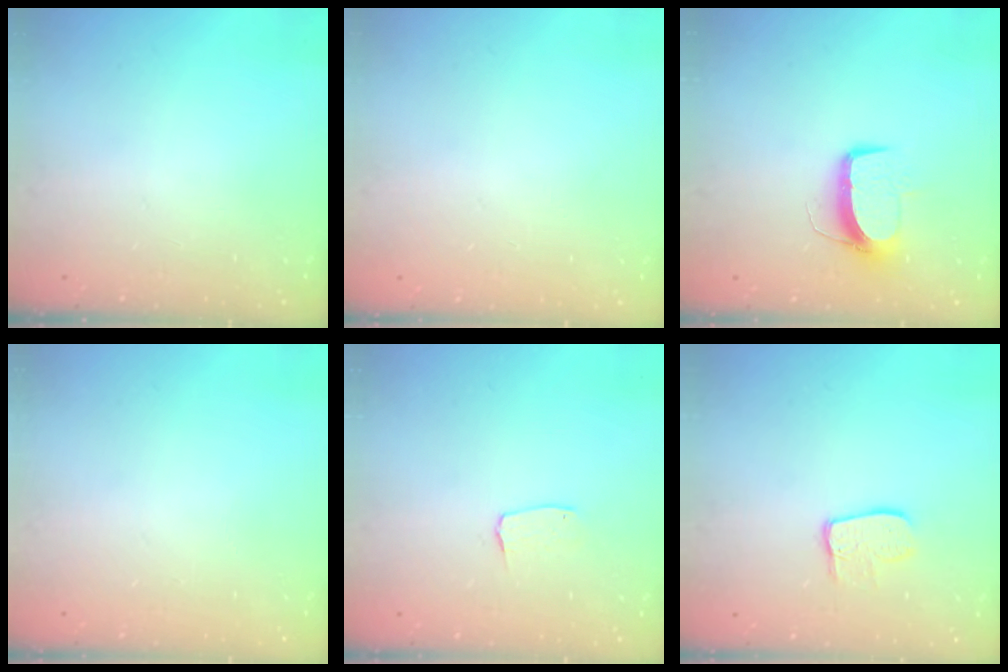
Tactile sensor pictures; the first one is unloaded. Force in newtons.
{"total": 0.0}
{"total": 10.2, "press": 10.2, "slide": 0.5}
{"total": 0.0}
{"total": 3.7, "press": 3.7, "slide": 0.2}
{"total": 8.5, "press": 8.5, "slide": 0.7}